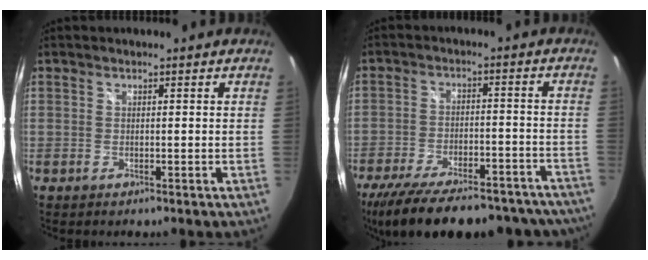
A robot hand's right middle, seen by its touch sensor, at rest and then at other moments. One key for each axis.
{"total": 27.5, "fx": -22.9, "fy": 9.0, "fz": 12.2, "tx": -0.233, "ty": -0.021, "tz": -0.305}